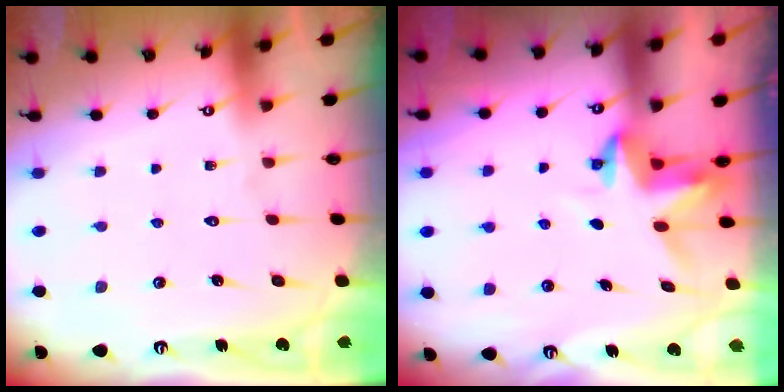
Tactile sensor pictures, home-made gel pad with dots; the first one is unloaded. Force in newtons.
{"total": 3.9, "press": 3.9, "slide": 0.3}